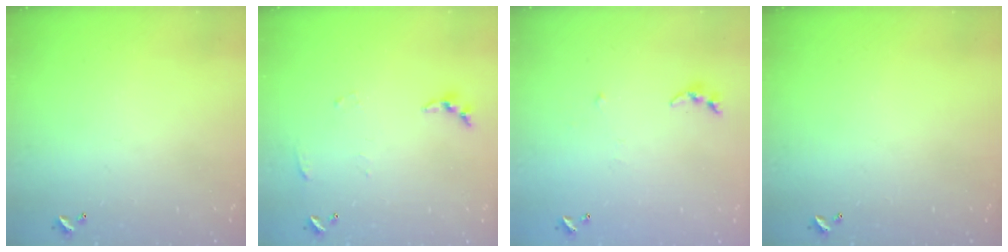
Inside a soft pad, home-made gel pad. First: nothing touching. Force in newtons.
{"total": 4.6, "press": 4.6, "slide": 0.4}
{"total": 5.4, "press": 5.4, "slide": 0.6}
{"total": 0.0}